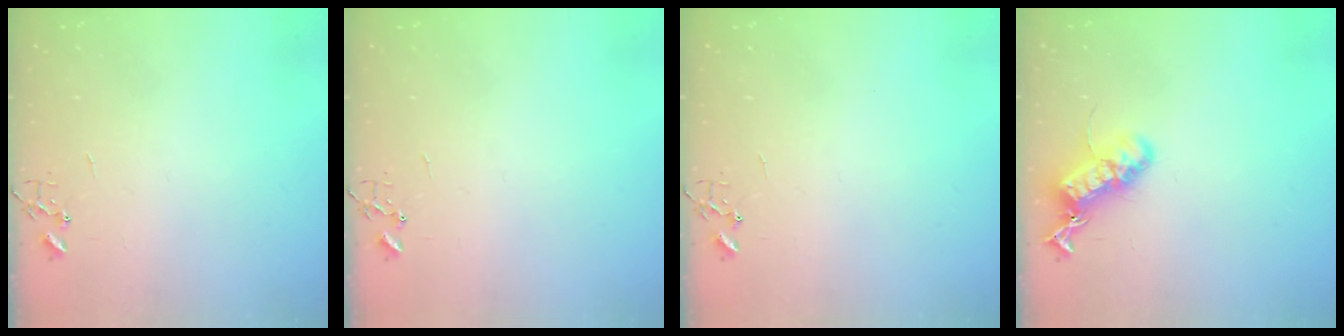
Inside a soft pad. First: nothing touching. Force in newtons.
{"total": 0.0}
{"total": 0.0}
{"total": 16.7, "press": 16.6, "slide": 1.2}